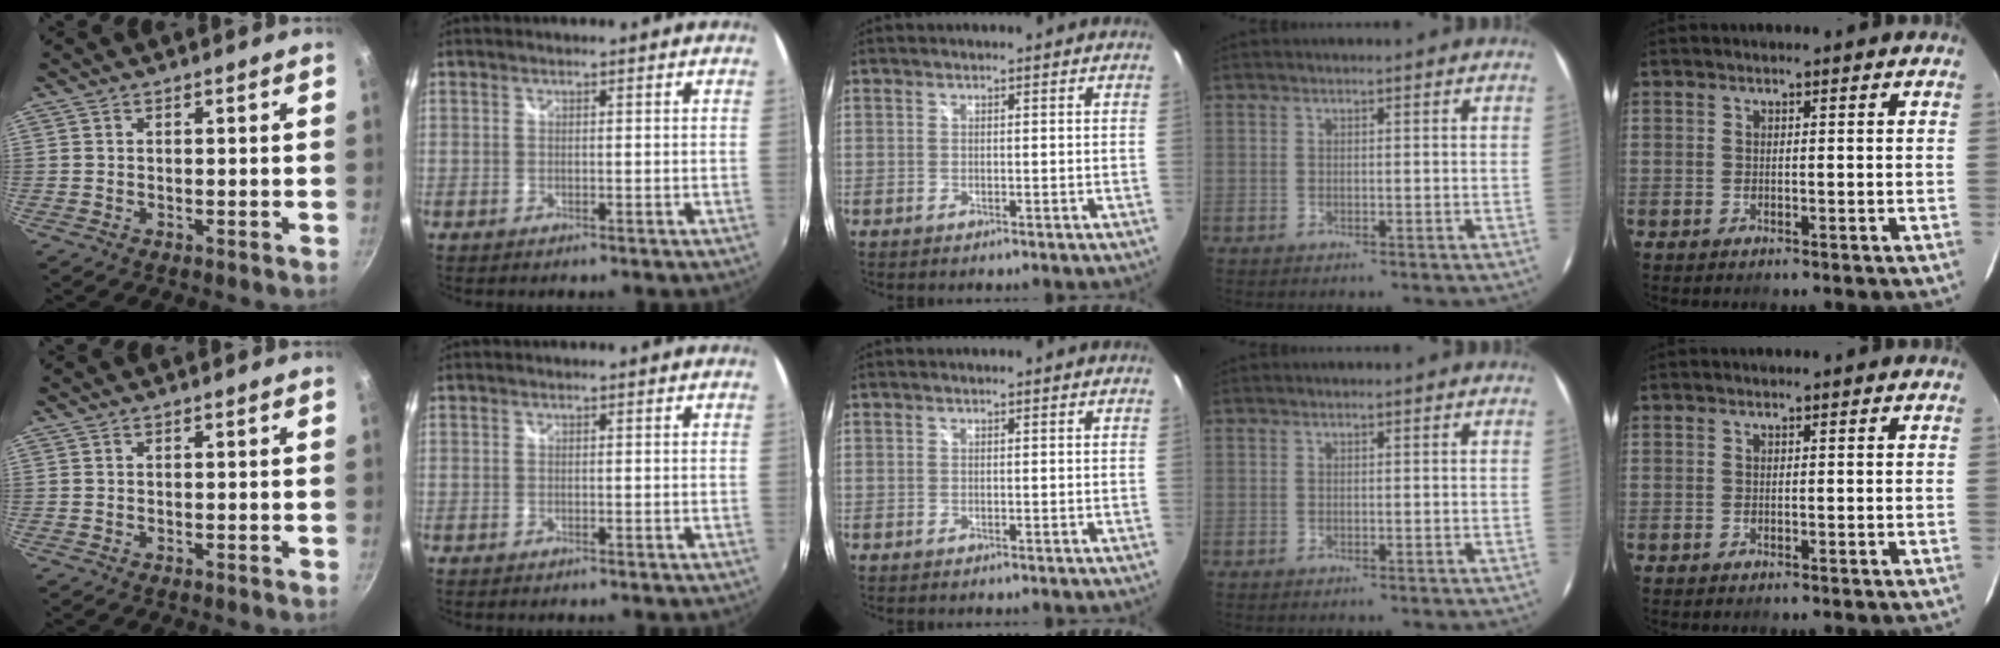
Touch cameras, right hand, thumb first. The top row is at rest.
{}